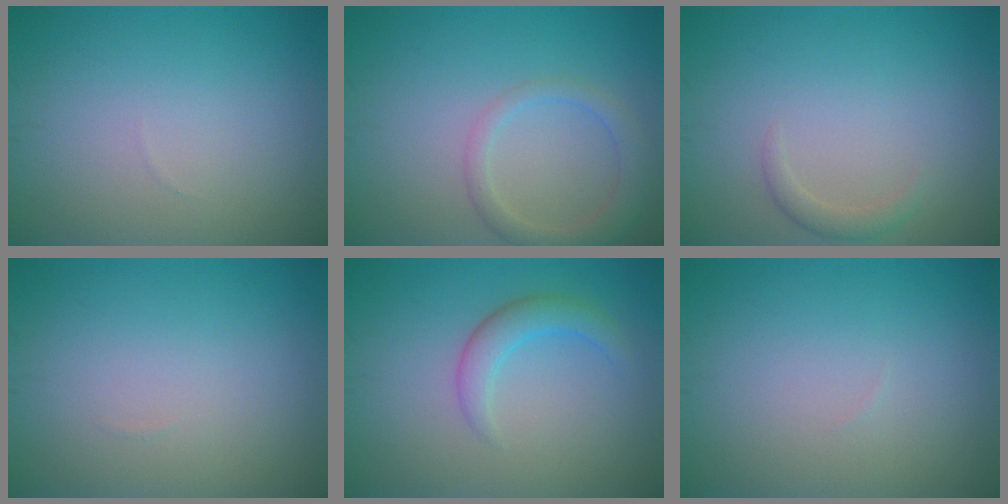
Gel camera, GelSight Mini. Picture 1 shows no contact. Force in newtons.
{"total": 2.7, "press": 2.7, "slide": 0.1}
{"total": 1.2, "press": 1.2, "slide": 0.0}
{"total": 0.0}
{"total": 2.5, "press": 2.5, "slide": 0.0}
{"total": 0.0}